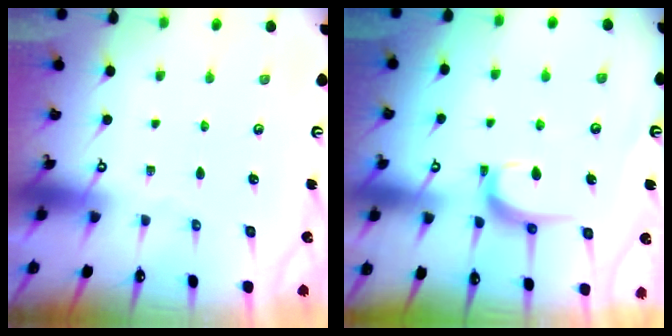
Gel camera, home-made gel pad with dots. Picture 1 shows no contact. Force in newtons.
{"total": 4.8, "press": 4.8, "slide": 0.7}